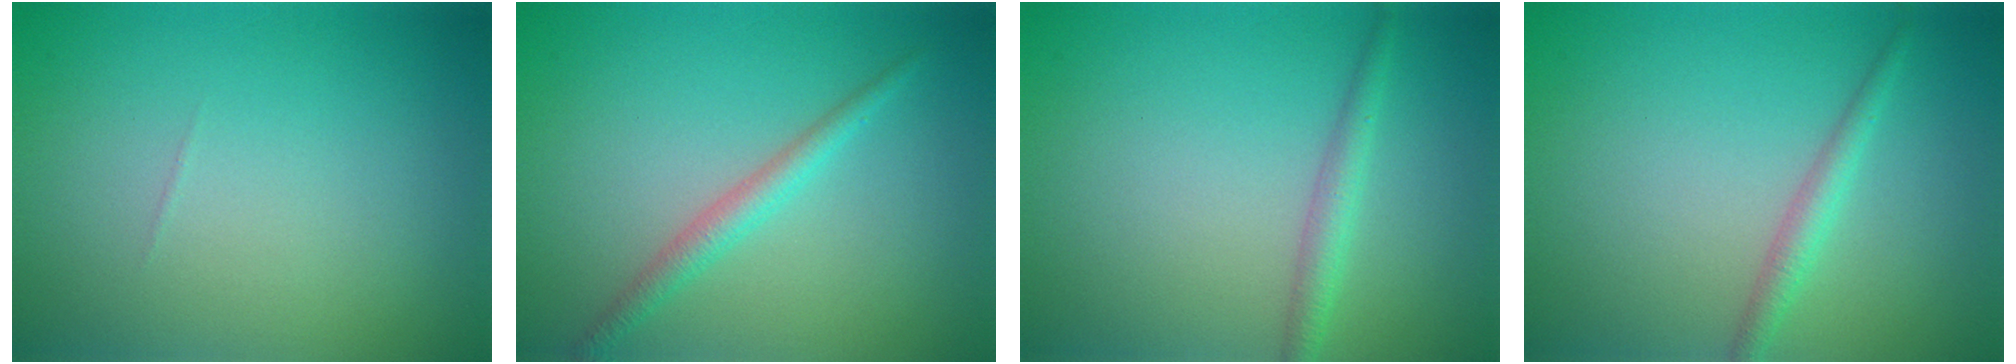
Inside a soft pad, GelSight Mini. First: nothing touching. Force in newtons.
{"total": 2.1, "press": 2.1, "slide": 0.0}
{"total": 1.9, "press": 1.9, "slide": 0.0}
{"total": 1.7, "press": 1.7, "slide": 0.0}